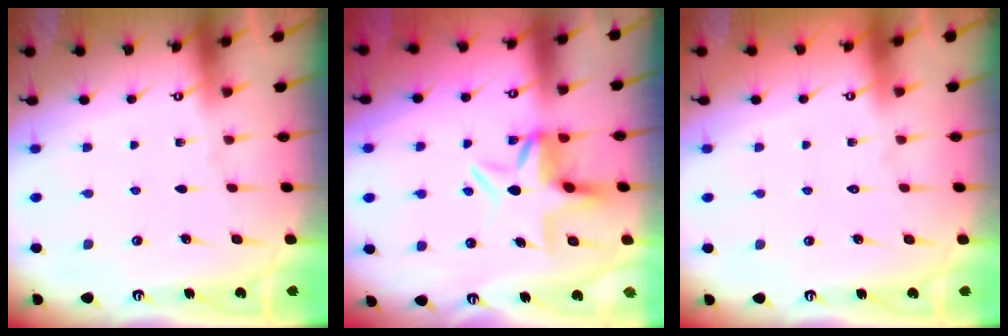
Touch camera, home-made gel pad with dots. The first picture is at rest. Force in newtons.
{"total": 6.2, "press": 6.2, "slide": 0.7}
{"total": 1.6, "press": 1.6, "slide": 0.1}